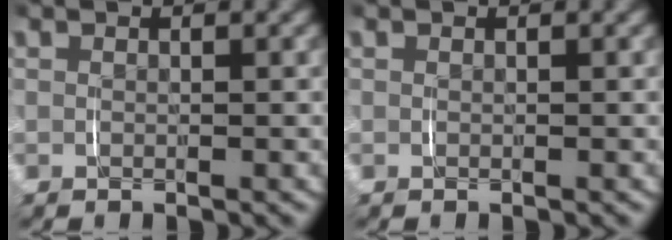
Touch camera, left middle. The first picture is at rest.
{"total": 0.0}